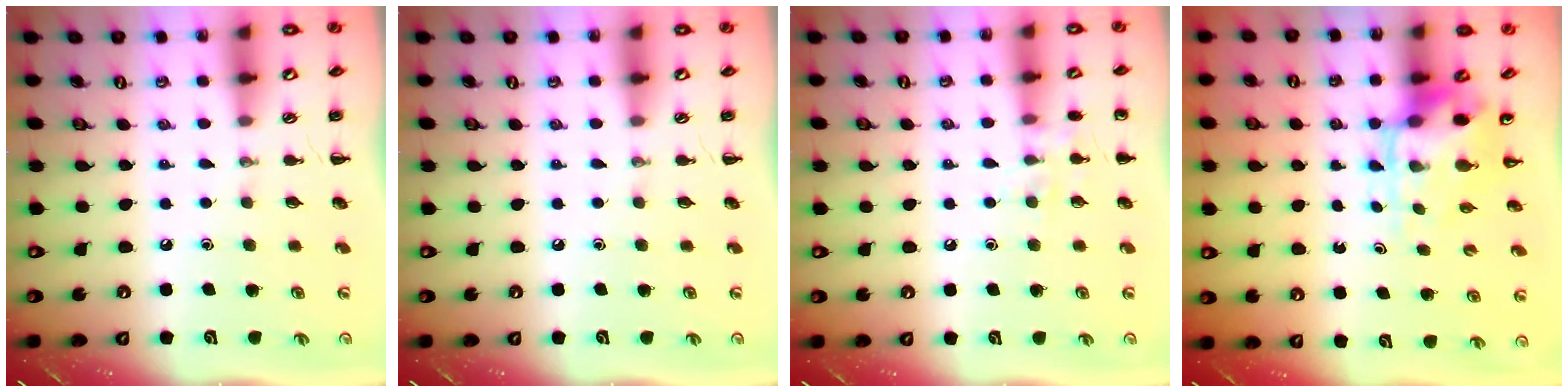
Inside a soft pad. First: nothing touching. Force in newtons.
{"total": 0.0}
{"total": 6.8, "press": 6.7, "slide": 1.1}
{"total": 5.5, "press": 5.3, "slide": 1.3}